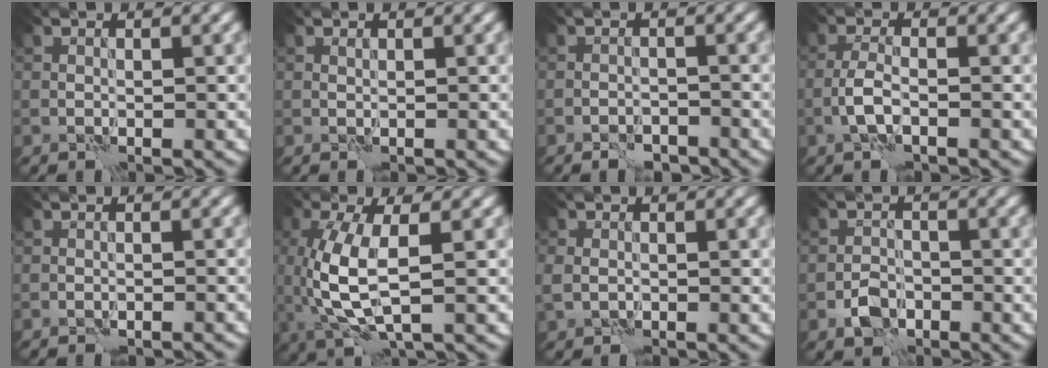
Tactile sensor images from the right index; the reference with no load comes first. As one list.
[{"total": 0.0}, {"total": 2.3, "force": [-1.9, 0.8, 0.9], "torque": [-0.010, 0.004, -0.033]}, {"total": 2.2, "force": [-1.0, 0.6, 1.9], "torque": [-0.043, 0.005, -0.026]}, {"total": 1.0, "force": [-0.9, 0.2, 0.4], "torque": [-0.007, 0.003, -0.014]}, {"total": 6.0, "force": [0.1, 2.2, 5.6], "torque": [-0.146, -0.008, 0.006]}, {"total": 1.9, "force": [-0.3, 1.6, 1.0], "torque": [-0.023, -0.005, -0.007]}, {"total": 2.5, "force": [-1.4, 1.6, 1.2], "torque": [-0.017, 0.007, -0.030]}]